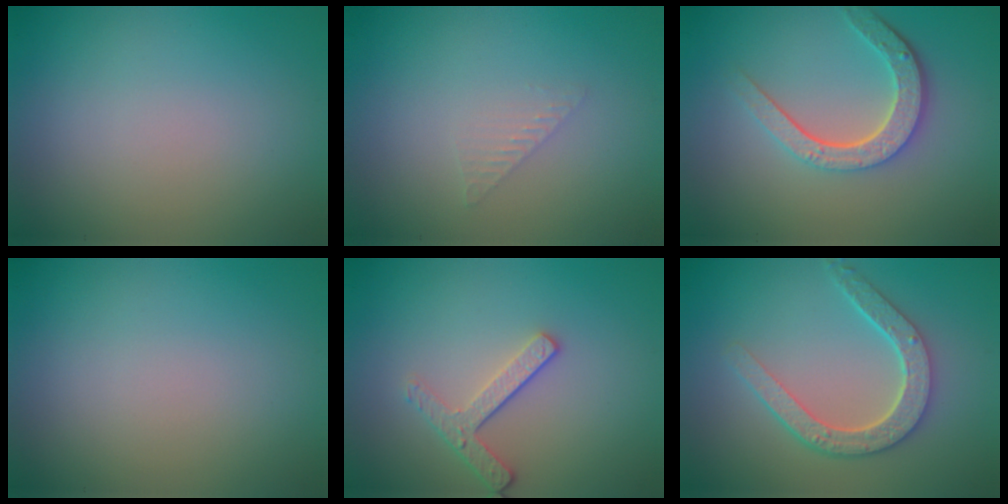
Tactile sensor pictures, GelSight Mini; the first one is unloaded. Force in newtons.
{"total": 1.0, "press": 1.0, "slide": 0.0}
{"total": 4.4, "press": 3.4, "slide": 2.9}
{"total": 0.0}
{"total": 2.6, "press": 2.2, "slide": 1.3}
{"total": 4.5, "press": 3.5, "slide": 2.7}